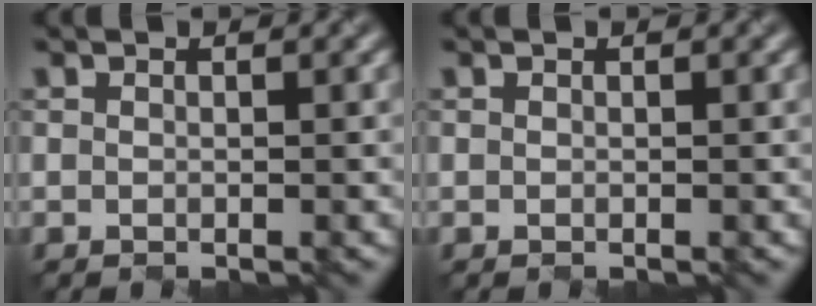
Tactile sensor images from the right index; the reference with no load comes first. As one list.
[{"total": 0.0}]